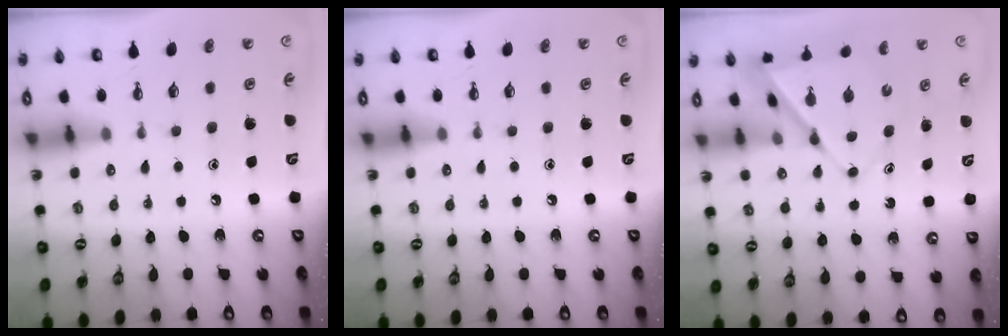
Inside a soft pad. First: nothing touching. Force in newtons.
{"total": 0.0}
{"total": 7.9, "press": 7.9, "slide": 0.7}